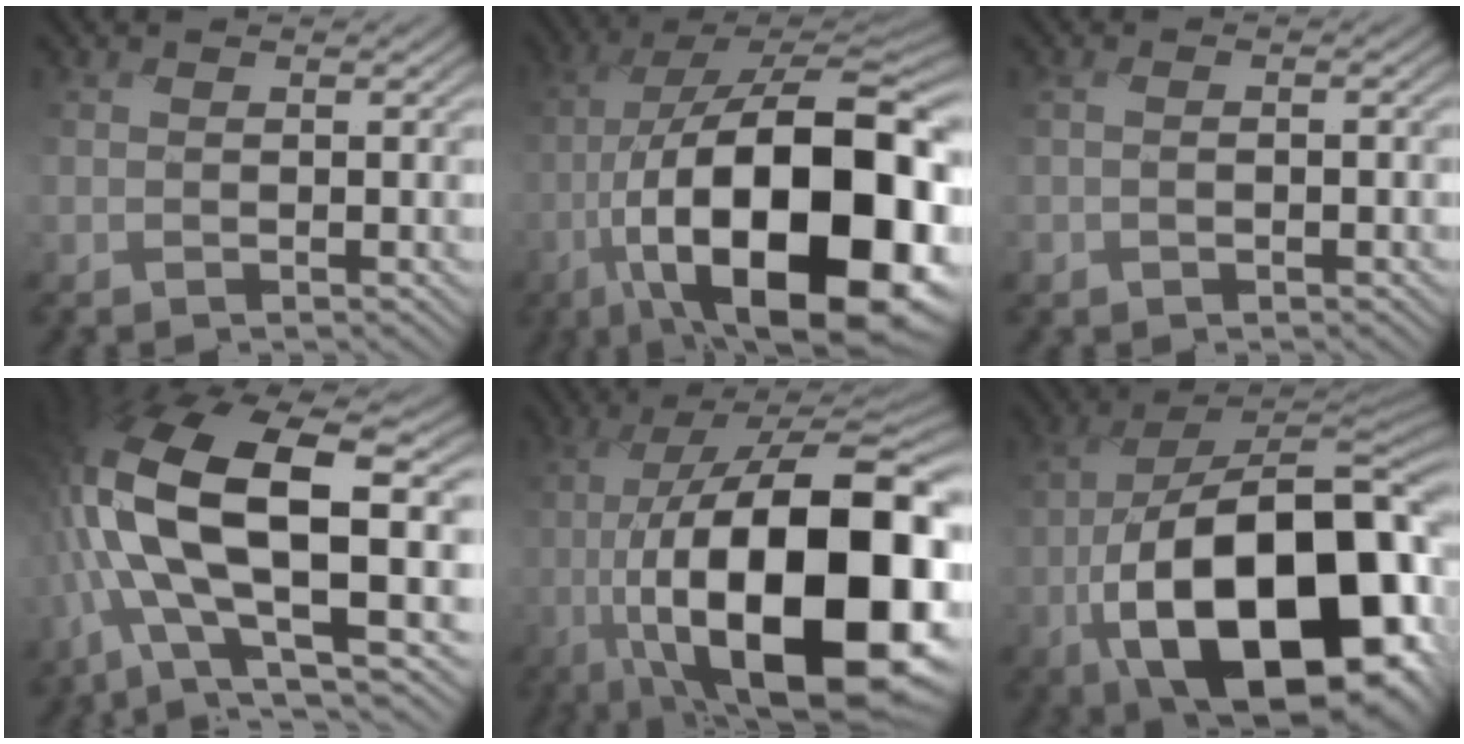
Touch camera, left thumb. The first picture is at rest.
{"total": 22.3, "force": [-6.4, 9.4, 19.2], "torque": [-0.323, -0.021, -0.091]}
{"total": 1.9, "force": [-0.5, 1.4, 1.2], "torque": [-0.017, 0.002, -0.002]}
{"total": 16.9, "force": [-0.3, 7.5, 15.2], "torque": [-0.333, 0.010, -0.011]}
{"total": 22.1, "force": [-4.8, 9.2, 19.5], "torque": [-0.344, -0.020, -0.068]}
{"total": 21.6, "force": [-6.6, 11.4, 17.1], "torque": [-0.294, -0.034, -0.089]}